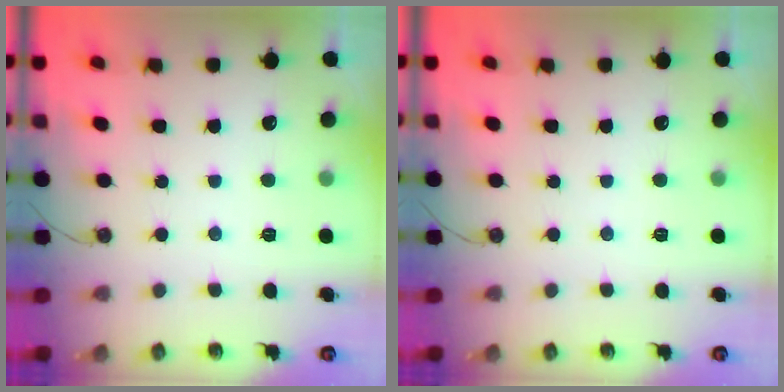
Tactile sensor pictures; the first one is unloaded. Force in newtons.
{"total": 0.0}